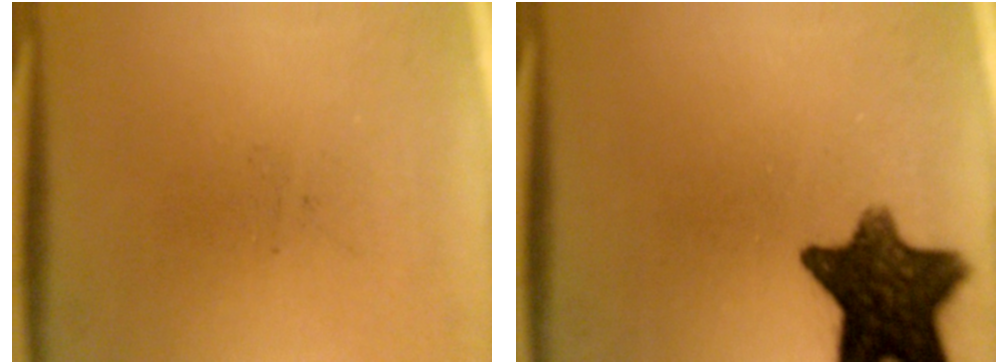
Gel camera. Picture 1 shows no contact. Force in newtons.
{"total": 12.4}